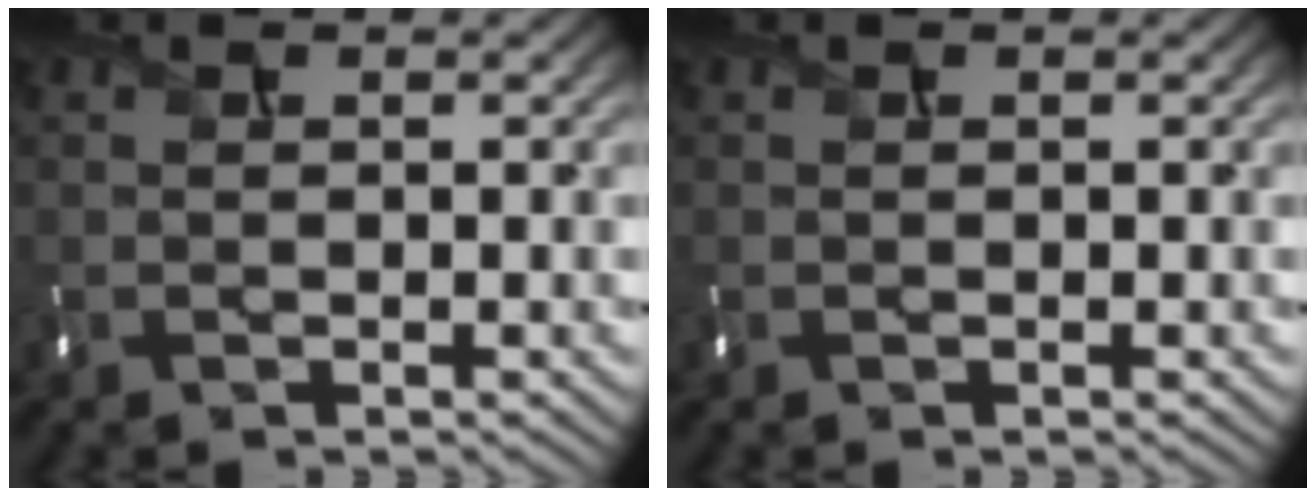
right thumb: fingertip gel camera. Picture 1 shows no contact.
{"total": 0.0}